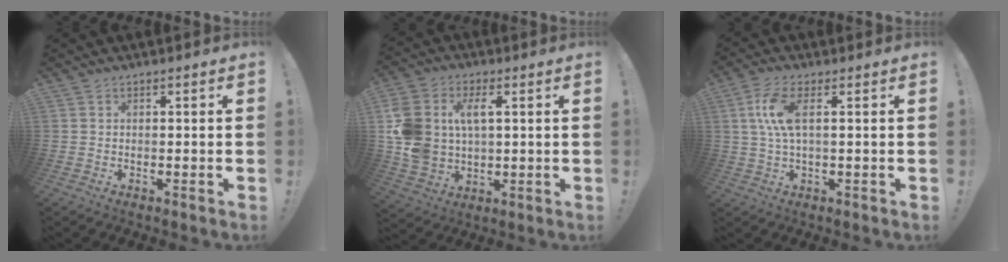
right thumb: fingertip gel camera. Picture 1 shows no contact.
{"total": 13.6, "force": [4.0, 9.8, 8.5], "torque": [-0.177, -0.010, 0.079]}
{"total": 8.9, "force": [1.7, 3.2, 8.2], "torque": [-0.156, -0.003, 0.031]}